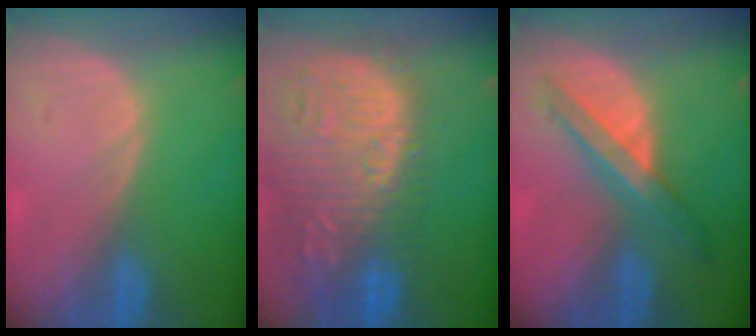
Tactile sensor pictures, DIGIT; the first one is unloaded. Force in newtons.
{"total": 16.0, "press": 13.3, "slide": 9.0}
{"total": 7.1, "press": 6.0, "slide": 3.9}